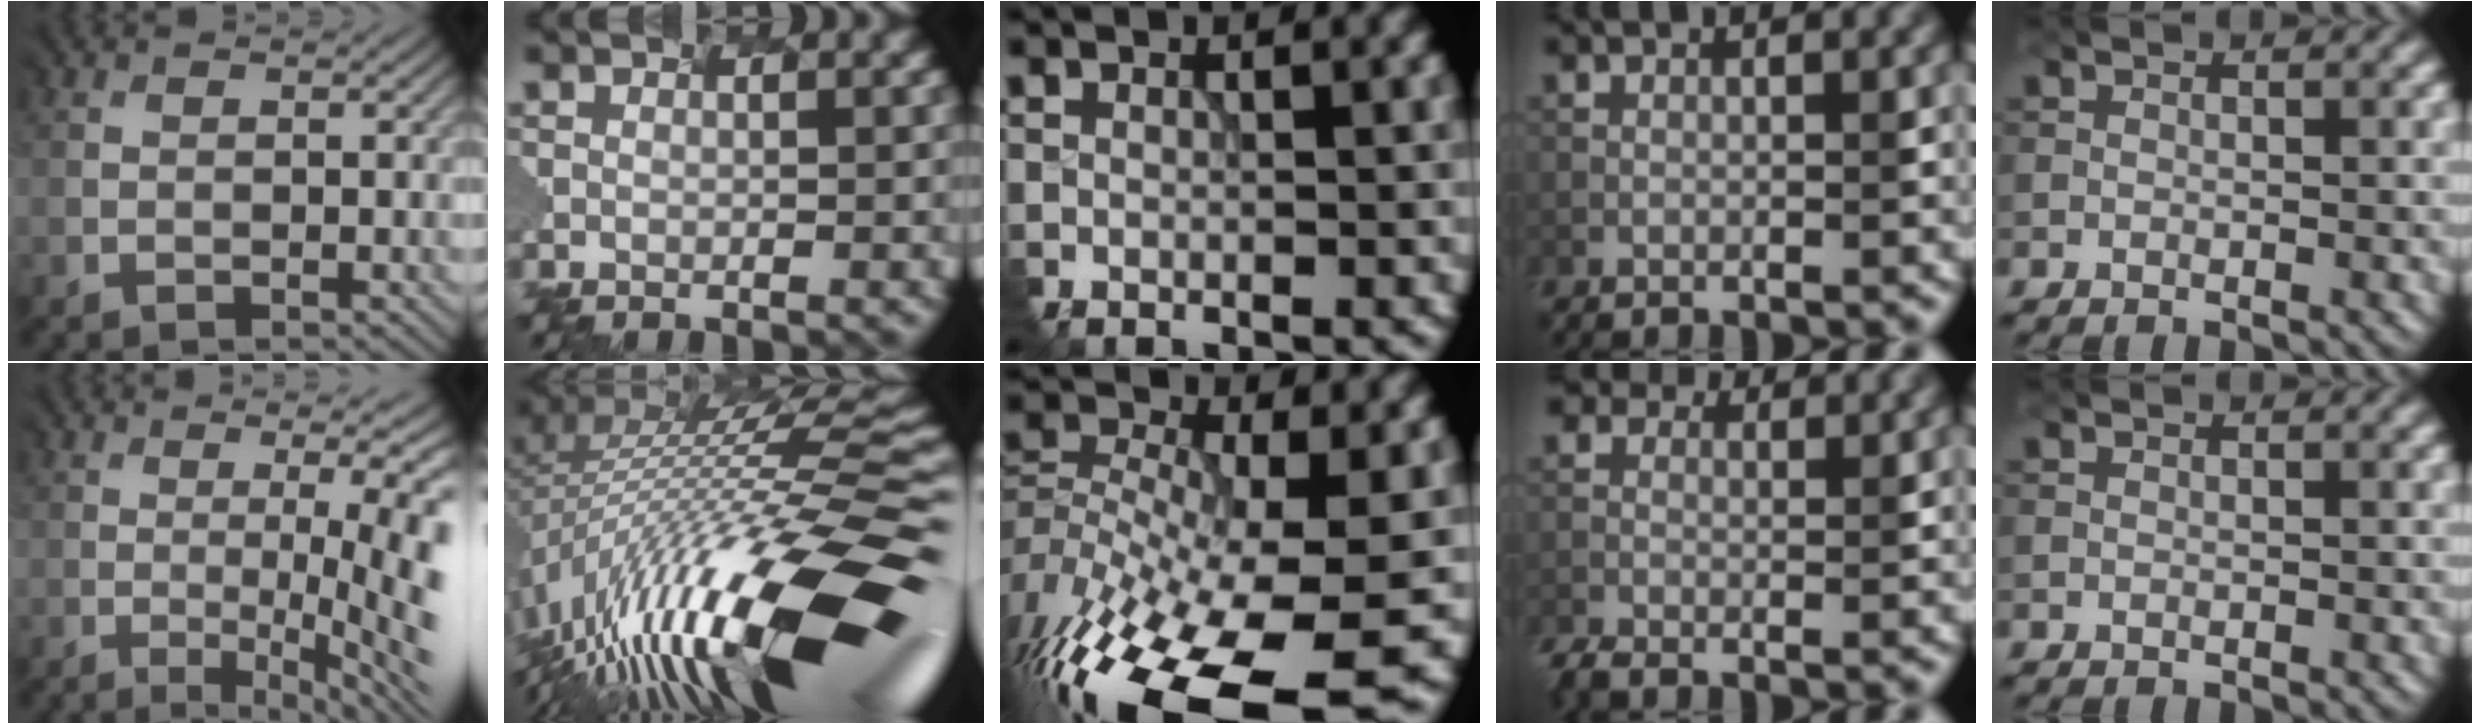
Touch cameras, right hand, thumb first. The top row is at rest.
{"thumb": {"total": 11.0, "force": [-1.6, 2.8, 10.5], "torque": [-0.101, 0.005, -0.017]}, "index": {"total": 17.8, "force": [-5.5, 4.6, 16.3], "torque": [-0.265, 0.012, -0.083]}, "middle": {"total": 16.5, "force": [-9.5, 6.2, 12.1], "torque": [-0.272, -0.019, -0.148]}, "ring": {"total": 3.8, "force": [0.6, 2.8, 2.5], "torque": [-0.055, -0.002, 0.005]}}